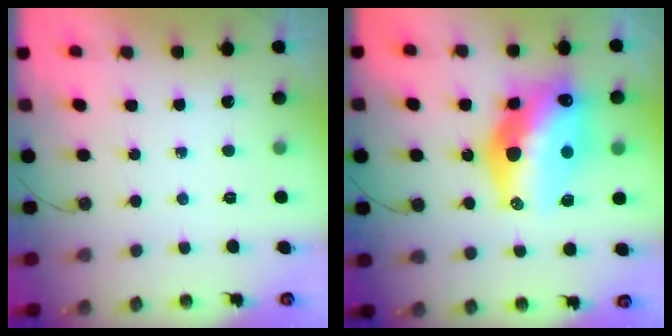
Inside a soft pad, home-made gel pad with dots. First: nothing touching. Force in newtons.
{"total": 20.1, "press": 20.0, "slide": 1.9}